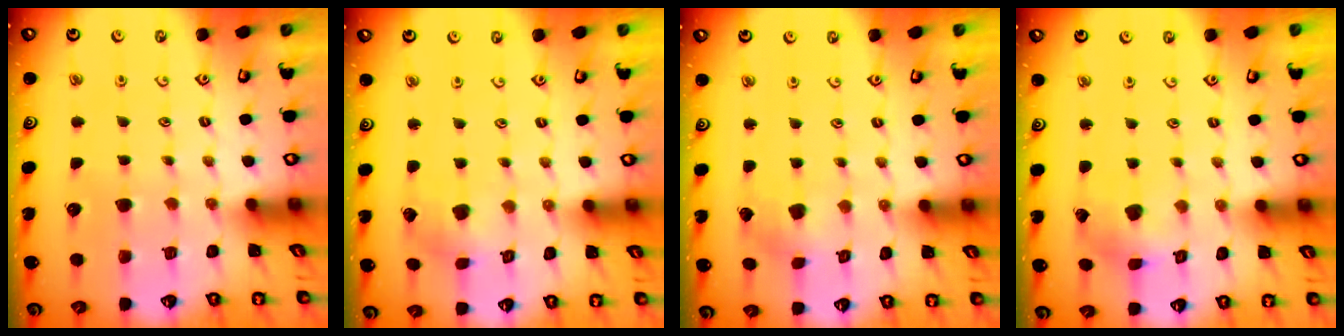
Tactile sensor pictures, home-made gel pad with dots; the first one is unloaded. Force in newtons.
{"total": 2.0, "press": 2.0, "slide": 0.1}
{"total": 2.9, "press": 2.9, "slide": 0.2}
{"total": 2.0, "press": 2.0, "slide": 0.3}